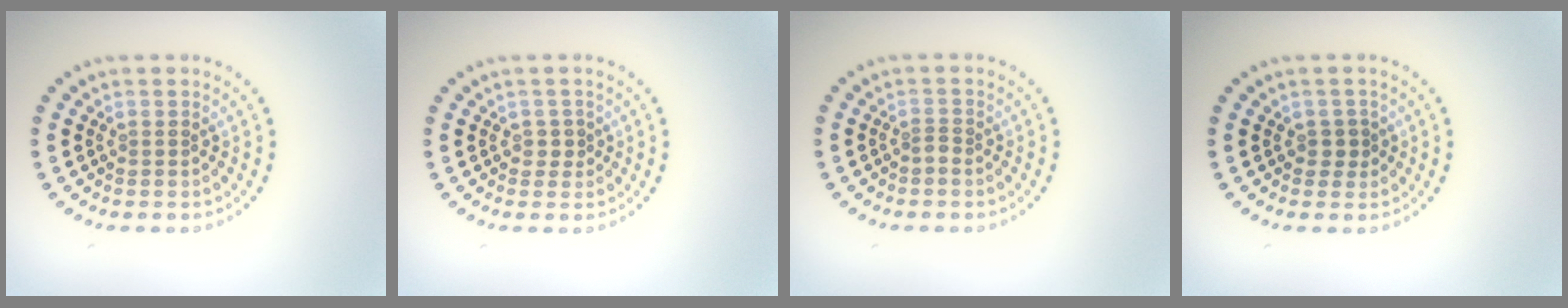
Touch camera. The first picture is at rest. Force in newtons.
{"total": 1.0, "press": 0.9, "slide": 0.5}
{"total": 0.9, "press": 0.5, "slide": 0.7}
{"total": 1.2, "press": 1.1, "slide": 0.5}